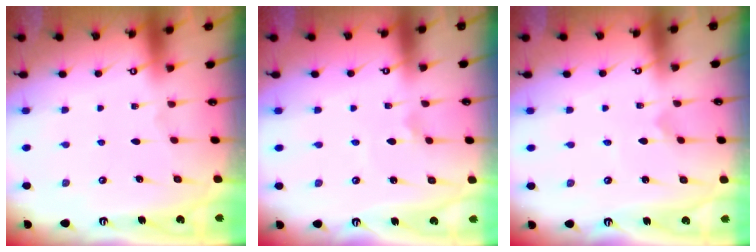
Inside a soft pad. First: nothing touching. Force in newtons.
{"total": 1.3, "press": 1.2, "slide": 0.4}
{"total": 0.7, "press": 0.7, "slide": 0.0}